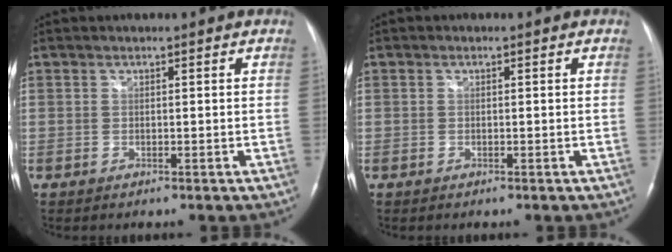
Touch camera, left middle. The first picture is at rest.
{"total": 0.0}